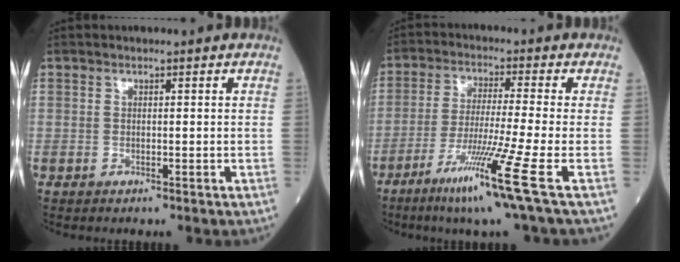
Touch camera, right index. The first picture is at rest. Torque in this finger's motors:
{"motor_torque": [0.65, -0.75, 0.64, 0.21]}